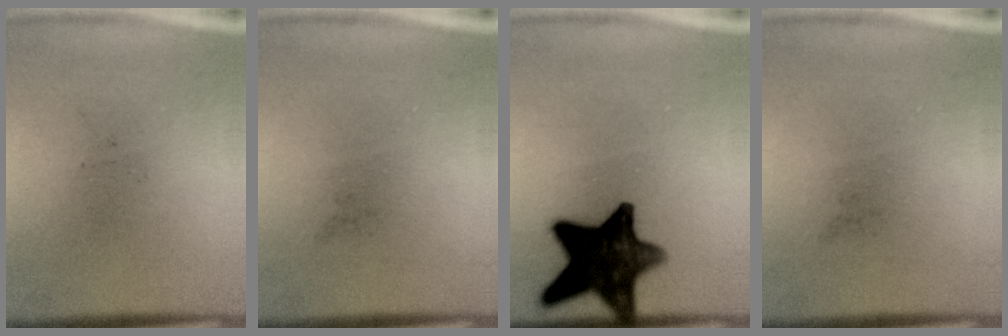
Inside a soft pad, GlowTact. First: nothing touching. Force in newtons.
{"total": 0.0}
{"total": 13.0}
{"total": 0.0}